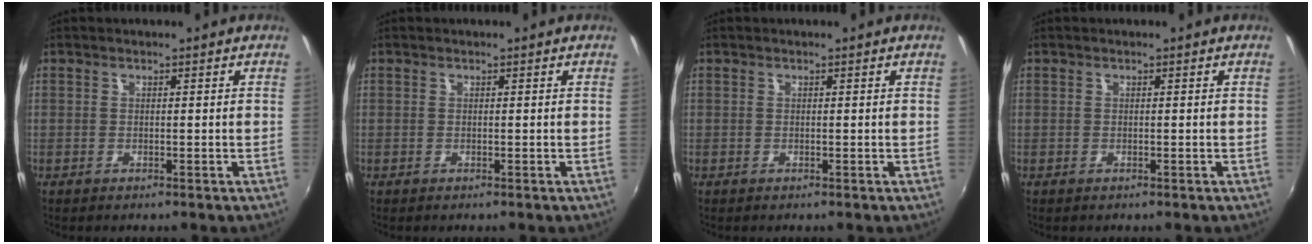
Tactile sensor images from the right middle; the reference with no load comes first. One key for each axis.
{"total": 0.0}
{"total": 0.0}
{"total": 0.0}